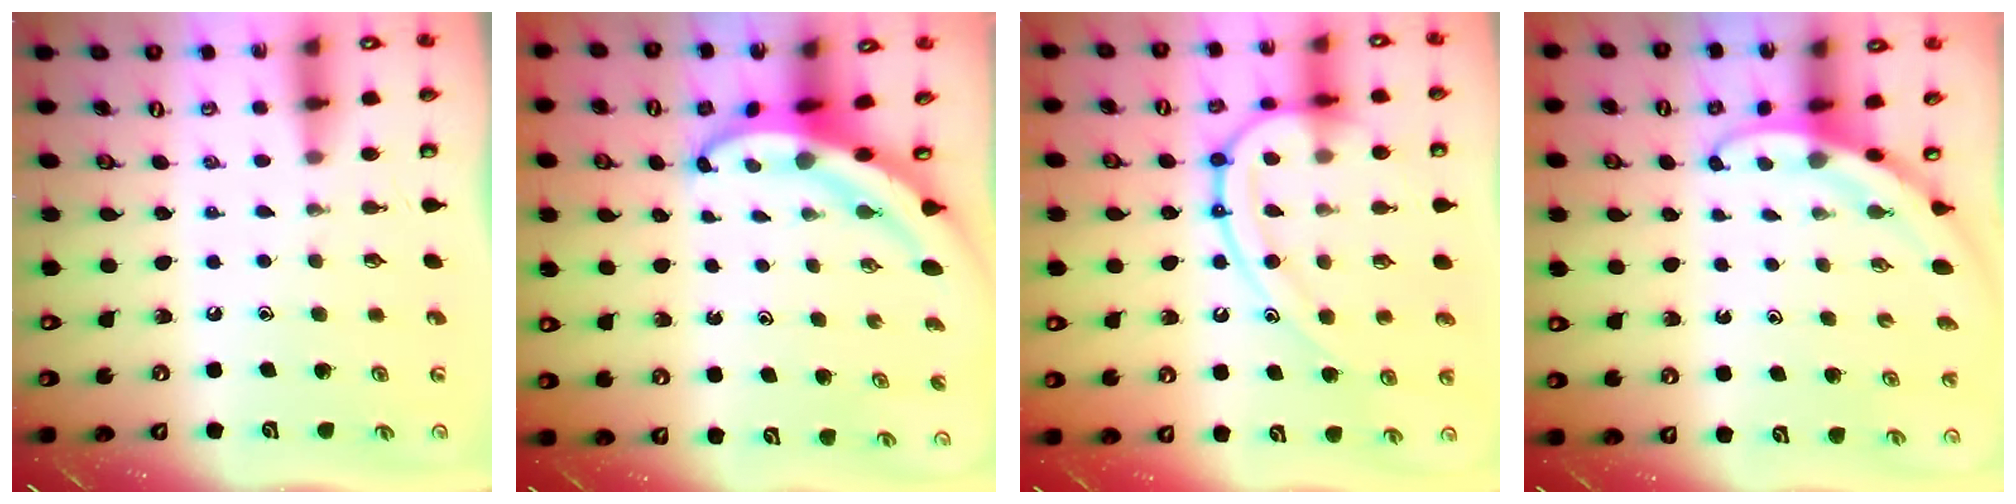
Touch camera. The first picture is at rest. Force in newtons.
{"total": 5.6, "press": 5.5, "slide": 0.7}
{"total": 16.0, "press": 16.0, "slide": 1.5}
{"total": 3.0, "press": 3.0, "slide": 0.1}